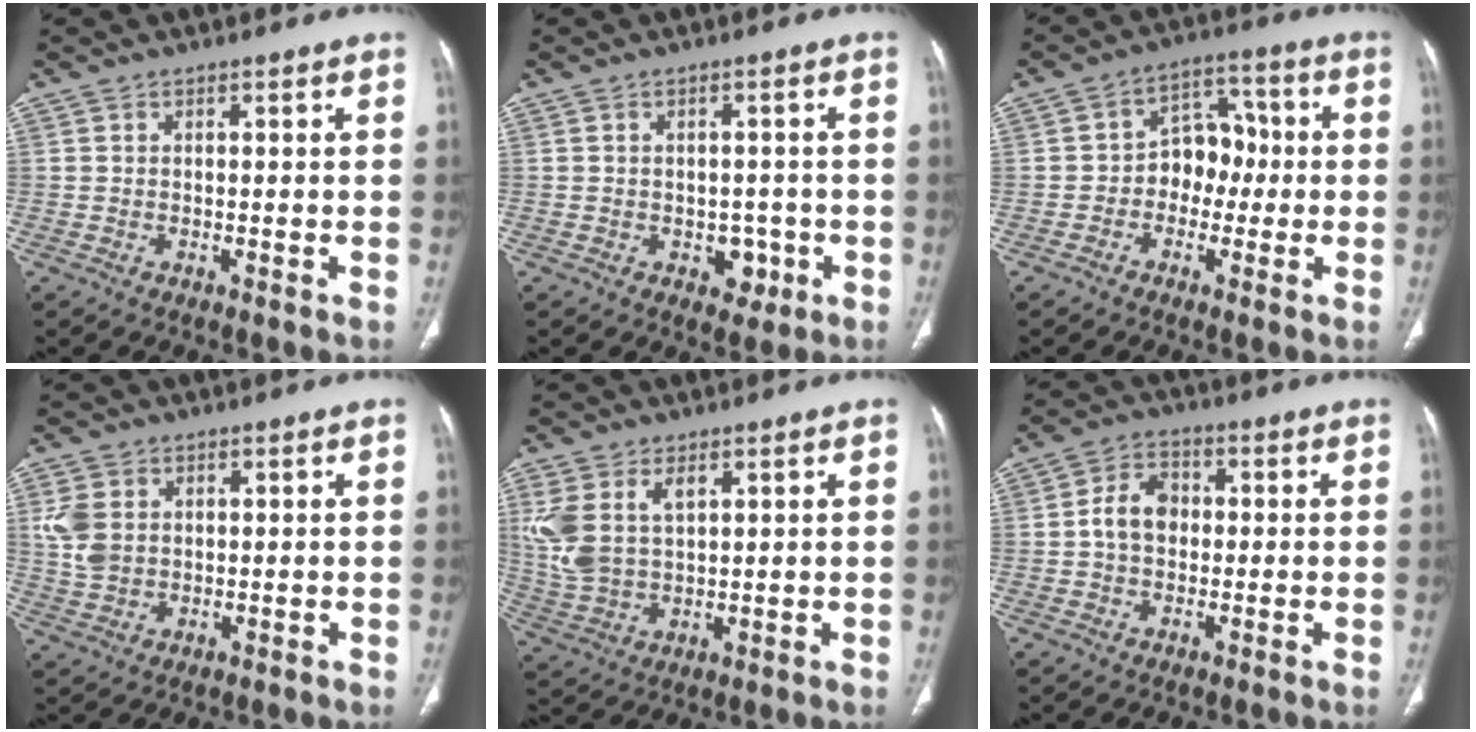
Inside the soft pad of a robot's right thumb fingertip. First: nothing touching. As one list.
[{"total": 3.9, "force": [-1.3, 2.9, 2.2], "torque": [-0.005, 0.006, -0.012]}, {"total": 8.4, "force": [-1.0, 6.5, 5.2], "torque": [-0.036, 0.037, -0.029]}, {"total": 6.0, "force": [1.4, 4.5, 3.7], "torque": [-0.073, -0.002, 0.034]}, {"total": 9.9, "force": [3.6, 5.8, 7.2], "torque": [-0.160, -0.004, 0.084]}, {"total": 6.5, "force": [0.0, 4.9, 4.3], "torque": [-0.063, 0.016, -0.008]}]